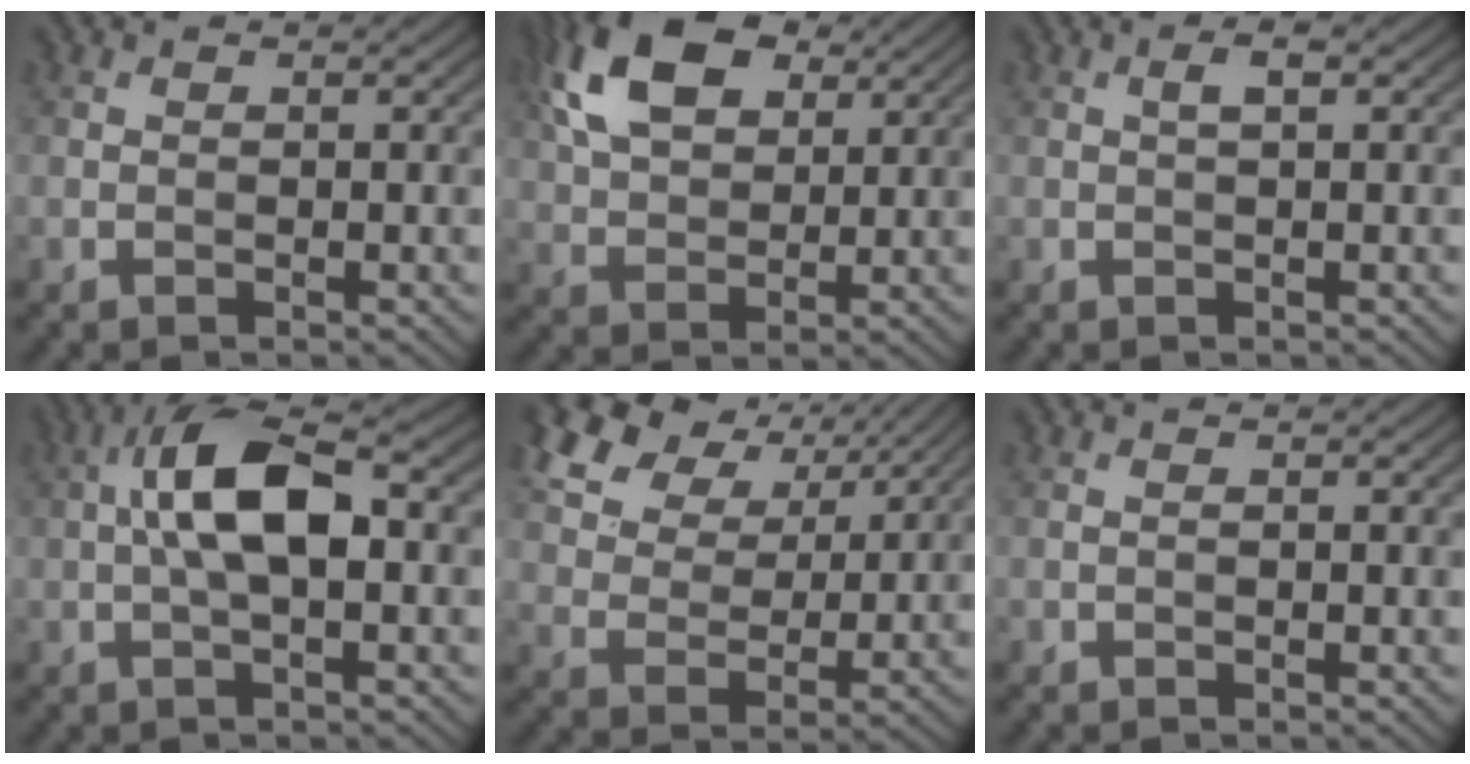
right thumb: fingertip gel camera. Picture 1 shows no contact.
{"total": 11.9, "force": [5.2, 7.0, 8.1], "torque": [-0.194, 0.029, 0.098]}
{"total": 1.5, "force": [0.4, 0.4, 1.4], "torque": [-0.027, 0.004, 0.005]}
{"total": 8.5, "force": [0.4, 3.3, 7.9], "torque": [-0.155, 0.024, -0.002]}
{"total": 11.2, "force": [6.6, 6.8, 6.0], "torque": [-0.171, 0.014, 0.126]}
{"total": 0.0}